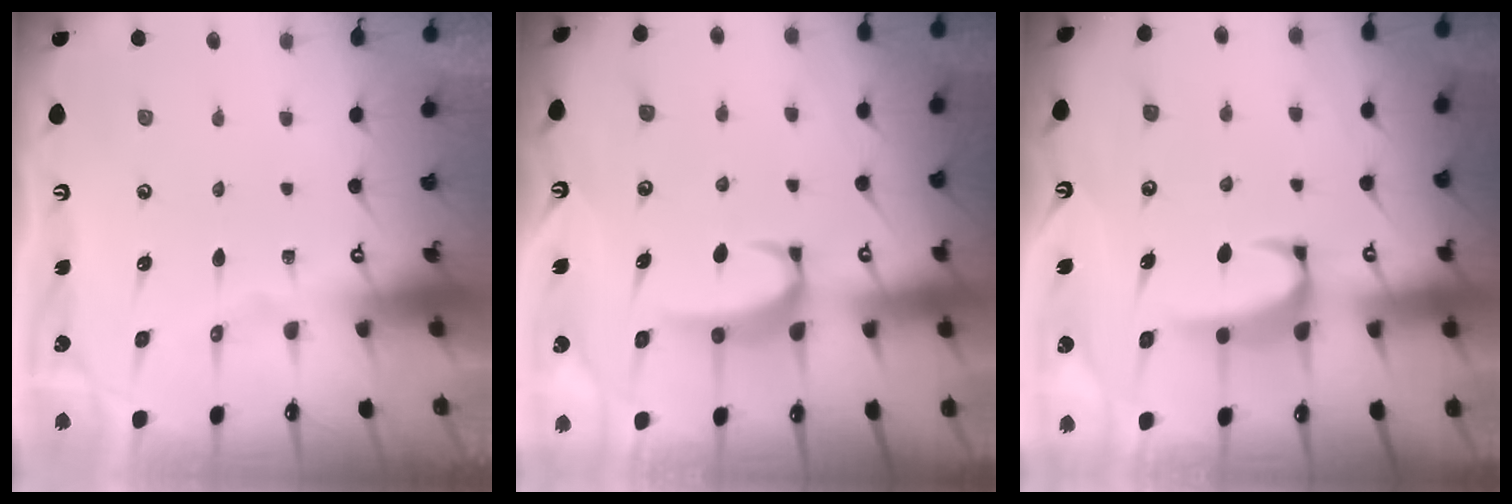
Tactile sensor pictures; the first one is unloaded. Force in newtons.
{"total": 2.8, "press": 2.7, "slide": 0.4}
{"total": 2.2, "press": 2.2, "slide": 0.3}